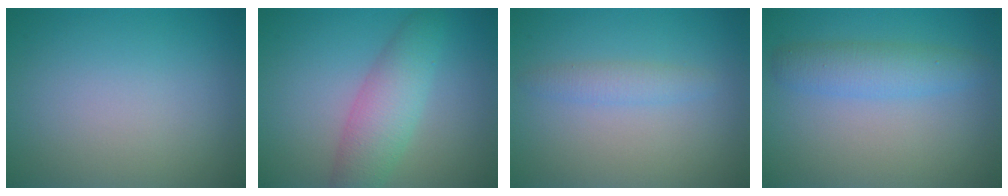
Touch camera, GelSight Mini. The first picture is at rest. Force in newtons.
{"total": 4.5, "press": 4.5, "slide": 0.0}
{"total": 1.6, "press": 1.6, "slide": 0.1}
{"total": 3.1, "press": 3.1, "slide": 0.1}